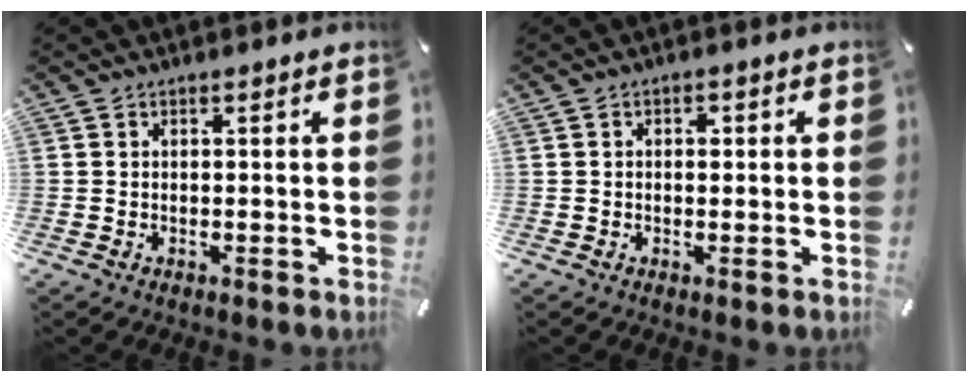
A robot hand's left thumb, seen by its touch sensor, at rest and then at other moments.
{"total": 1.7, "force": [0.1, 1.1, 1.2], "torque": [-0.017, 0.003, -0.001]}